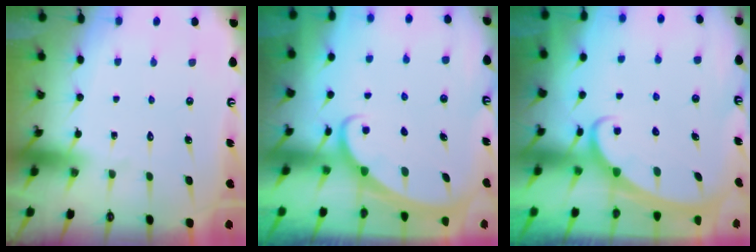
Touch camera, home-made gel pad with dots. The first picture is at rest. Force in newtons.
{"total": 1.6, "press": 1.6, "slide": 0.1}
{"total": 2.2, "press": 2.2, "slide": 0.3}